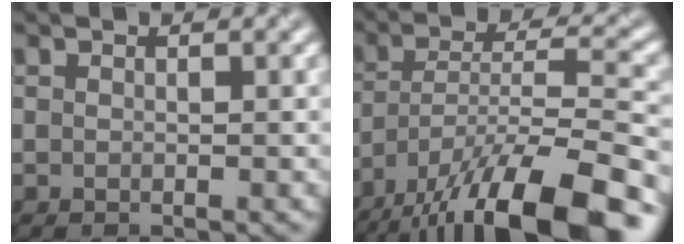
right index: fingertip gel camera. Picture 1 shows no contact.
{"total": 15.7, "force": [-11.1, 4.1, 10.3], "torque": [-0.195, 0.000, -0.178]}